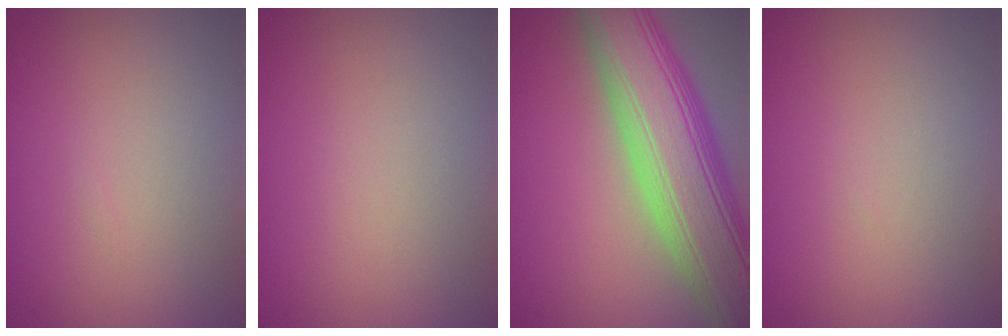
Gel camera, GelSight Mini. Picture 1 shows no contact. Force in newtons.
{"total": 0.0}
{"total": 12.4, "press": 12.4, "slide": 0.8}
{"total": 0.0}